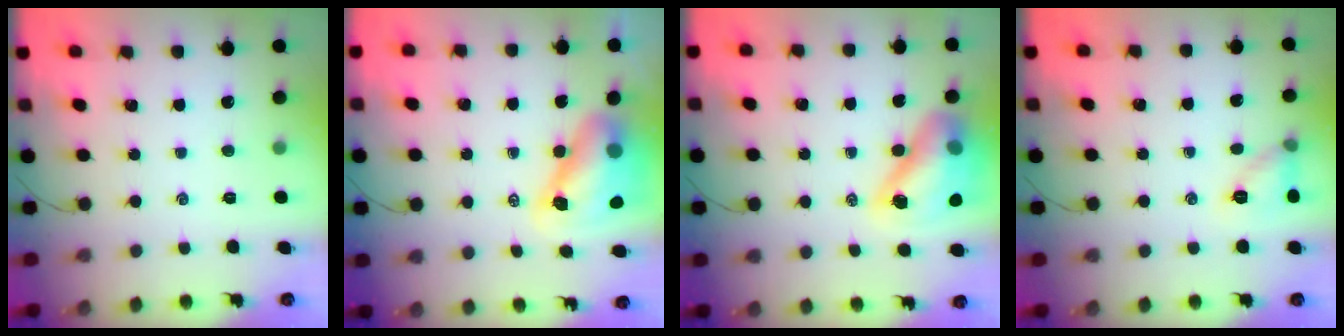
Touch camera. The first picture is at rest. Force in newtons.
{"total": 11.3, "press": 10.9, "slide": 2.7}
{"total": 15.8, "press": 15.2, "slide": 4.3}
{"total": 8.4, "press": 8.3, "slide": 1.0}